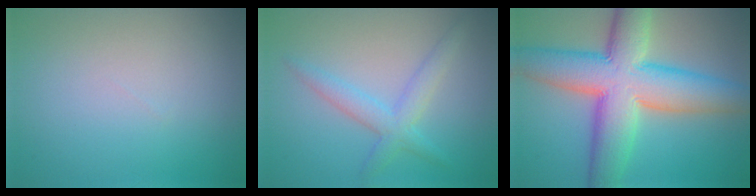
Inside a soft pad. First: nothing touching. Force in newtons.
{"total": 3.0, "press": 3.0, "slide": 0.0}
{"total": 11.3, "press": 11.3, "slide": 0.6}